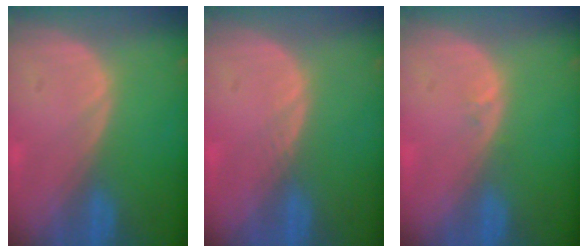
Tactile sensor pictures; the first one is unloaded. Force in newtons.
{"total": 0.7, "press": 0.6, "slide": 0.3}
{"total": 0.6, "press": 0.5, "slide": 0.4}